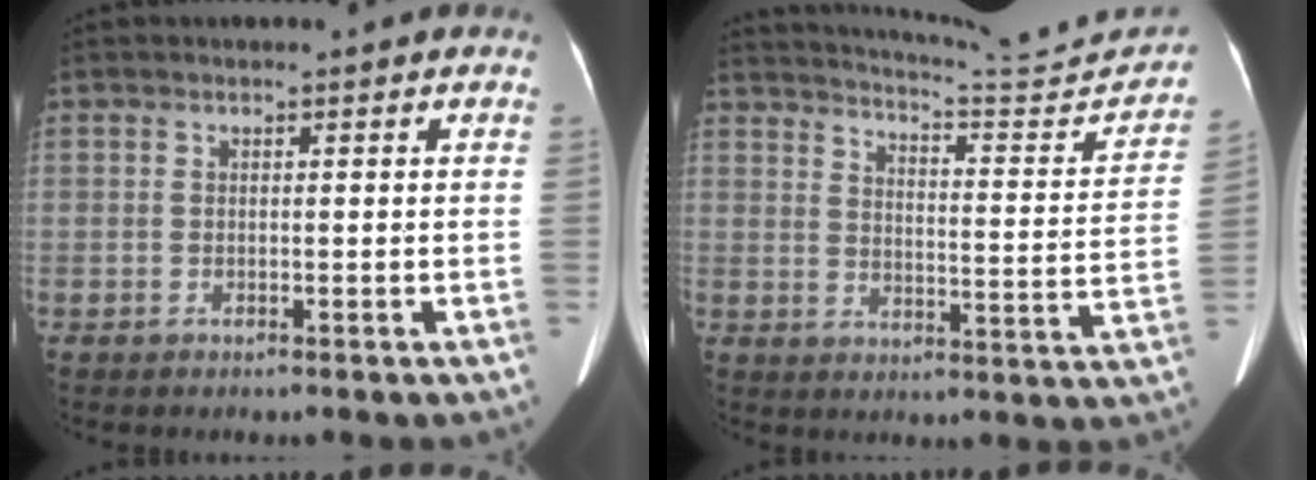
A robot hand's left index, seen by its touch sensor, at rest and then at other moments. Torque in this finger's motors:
{"motor_torque": [-0.33, -1.67, -0.29, -0.01]}